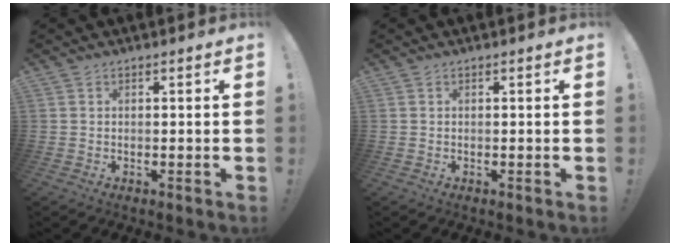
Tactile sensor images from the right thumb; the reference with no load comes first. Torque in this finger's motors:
{"motor_torque": [0.10, -0.02, 0.06, -0.13, 0.00]}